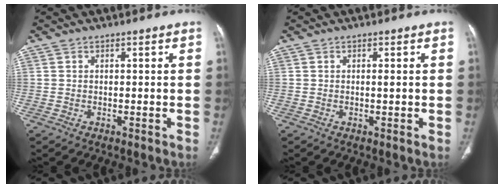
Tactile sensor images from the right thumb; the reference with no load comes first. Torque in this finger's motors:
{"motor_torque": [0.21, 0.03, 0.47, 0.14, -0.04]}